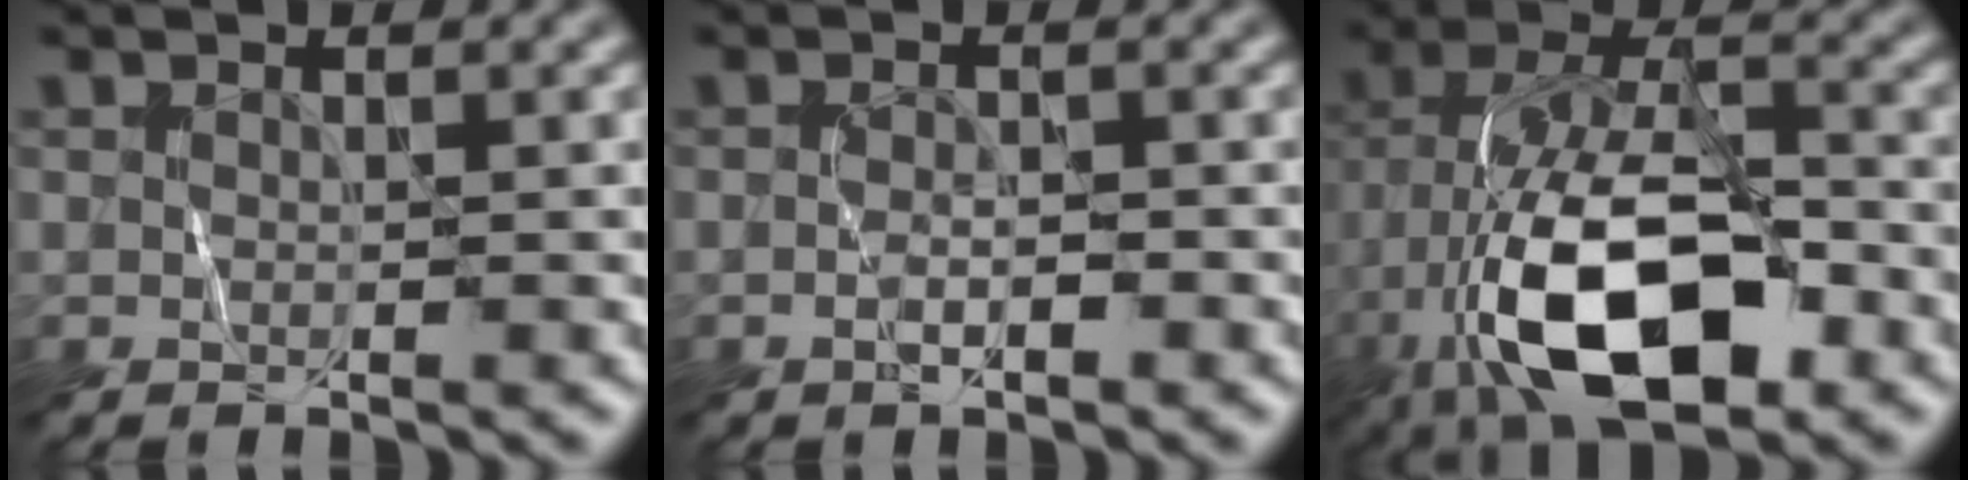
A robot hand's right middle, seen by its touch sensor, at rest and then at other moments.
{"total": 1.1, "force": [-0.5, 0.4, 0.9], "torque": [-0.017, 0.007, -0.010]}
{"total": 12.6, "force": [-5.5, 5.5, 9.9], "torque": [-0.186, 0.012, -0.100]}